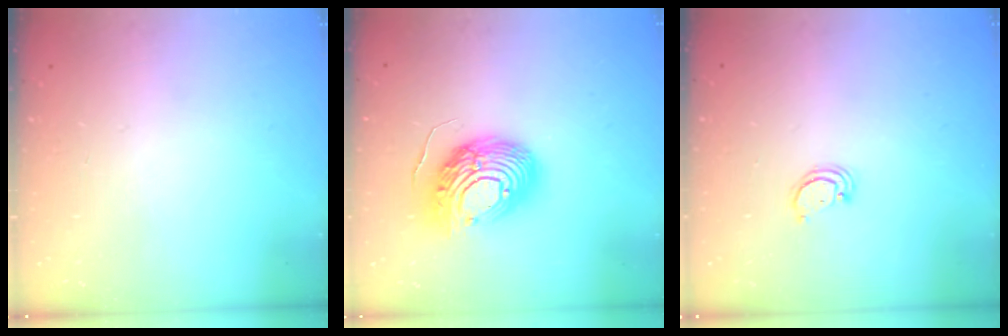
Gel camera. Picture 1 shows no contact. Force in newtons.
{"total": 17.3, "press": 17.2, "slide": 1.6}
{"total": 2.4, "press": 2.4, "slide": 0.2}